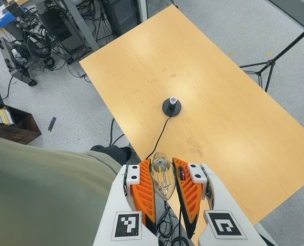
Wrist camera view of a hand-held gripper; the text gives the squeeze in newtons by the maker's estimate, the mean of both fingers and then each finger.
{"total": 21.9, "left": 24.6, "right": 19.2}